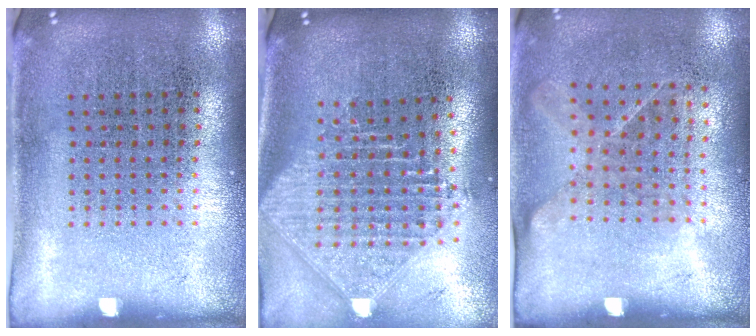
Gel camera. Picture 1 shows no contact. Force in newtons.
{"total": 2.4, "press": 1.9, "slide": 1.5}
{"total": 1.2, "press": 0.9, "slide": 0.8}